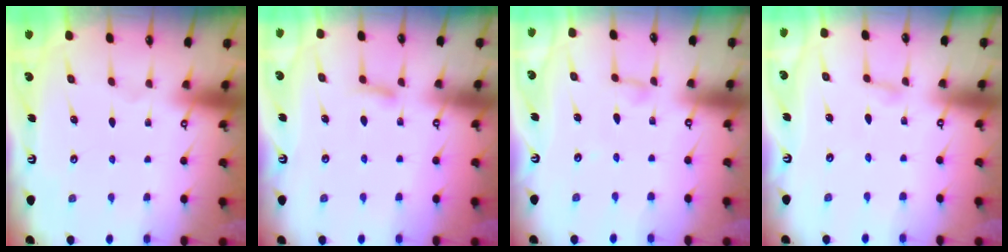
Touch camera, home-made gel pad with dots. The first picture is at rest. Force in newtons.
{"total": 6.0, "press": 6.0, "slide": 0.6}
{"total": 3.5, "press": 3.5, "slide": 0.2}
{"total": 2.8, "press": 2.8, "slide": 0.3}